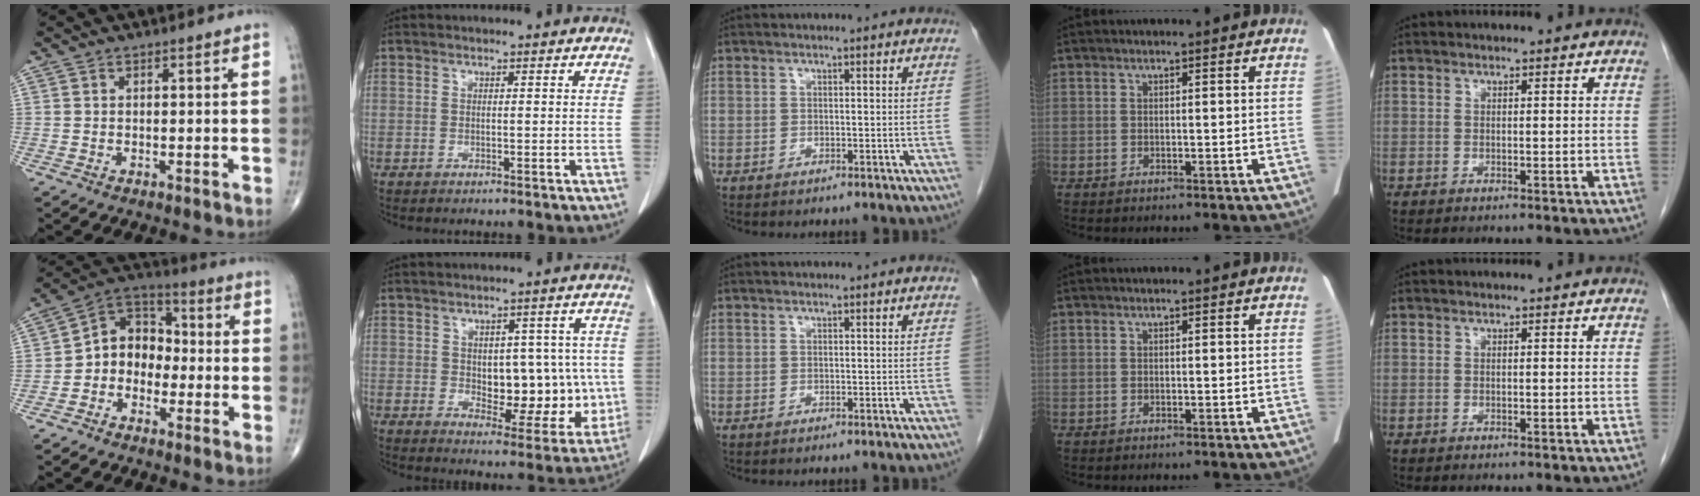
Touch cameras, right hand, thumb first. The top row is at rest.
{"thumb": {"total": 9.7, "force": [-2.0, 7.9, 5.3], "torque": [-0.049, 0.046, -0.055]}, "index": {"total": 12.0, "force": [0.0, 6.7, 9.9], "torque": [-0.112, 0.014, 0.022]}}